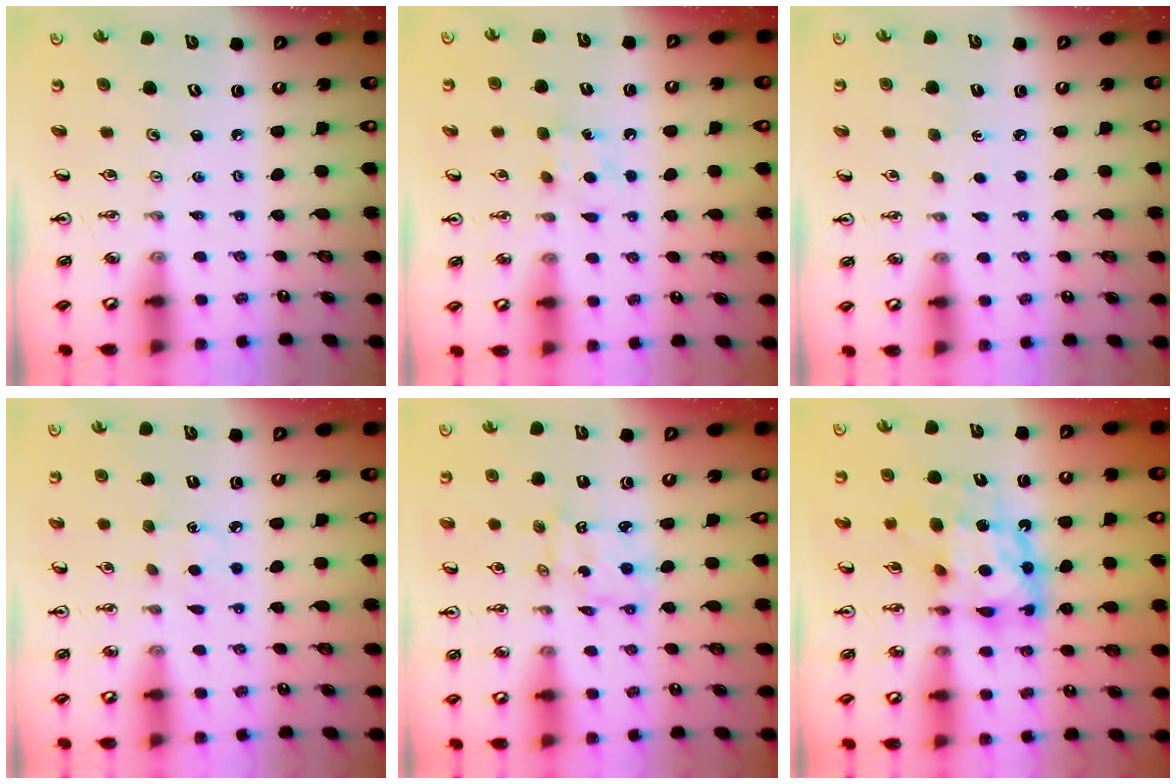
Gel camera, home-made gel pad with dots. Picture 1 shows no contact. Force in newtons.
{"total": 6.3, "press": 6.2, "slide": 0.8}
{"total": 3.2, "press": 3.2, "slide": 0.4}
{"total": 4.7, "press": 4.6, "slide": 0.5}
{"total": 2.4, "press": 2.4, "slide": 0.1}
{"total": 11.8, "press": 11.7, "slide": 1.0}